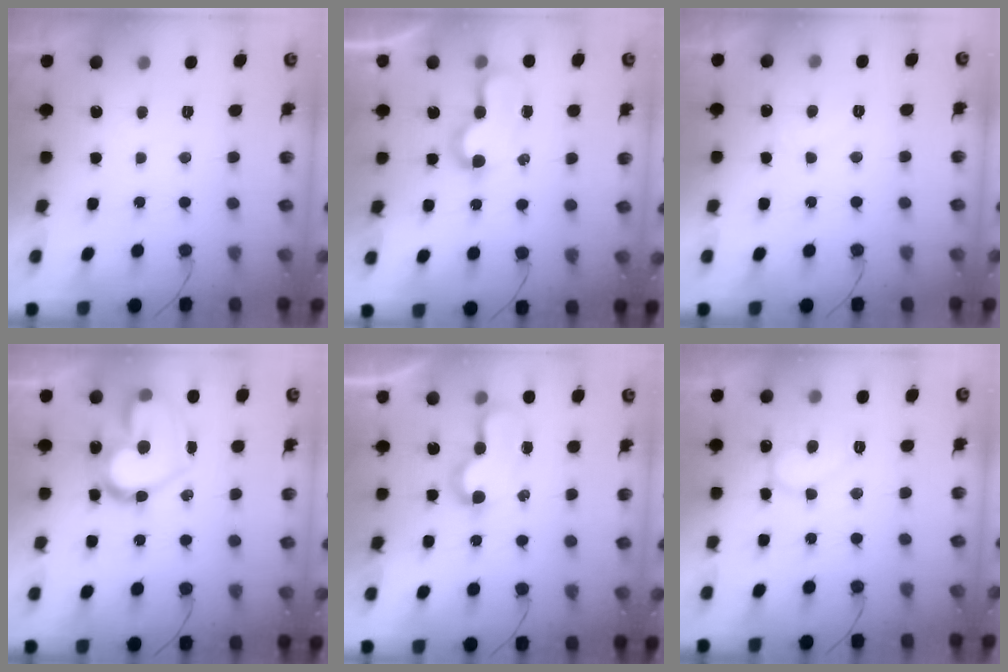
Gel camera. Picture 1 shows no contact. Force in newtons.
{"total": 7.9, "press": 7.9, "slide": 0.3}
{"total": 6.4, "press": 6.3, "slide": 0.6}
{"total": 19.8, "press": 19.7, "slide": 1.7}
{"total": 7.9, "press": 7.9, "slide": 0.3}
{"total": 10.2, "press": 10.1, "slide": 0.9}